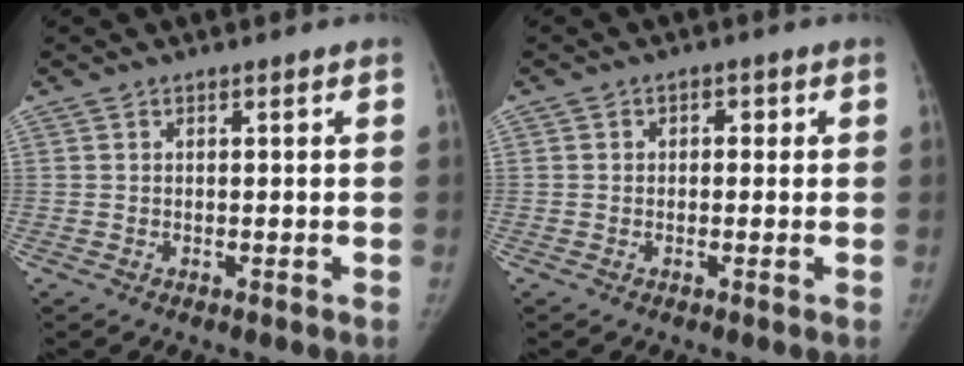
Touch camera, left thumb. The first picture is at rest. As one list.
[{"total": 1.7, "force": [0.1, 1.5, 0.8], "torque": [0.003, 0.006, -0.007]}]